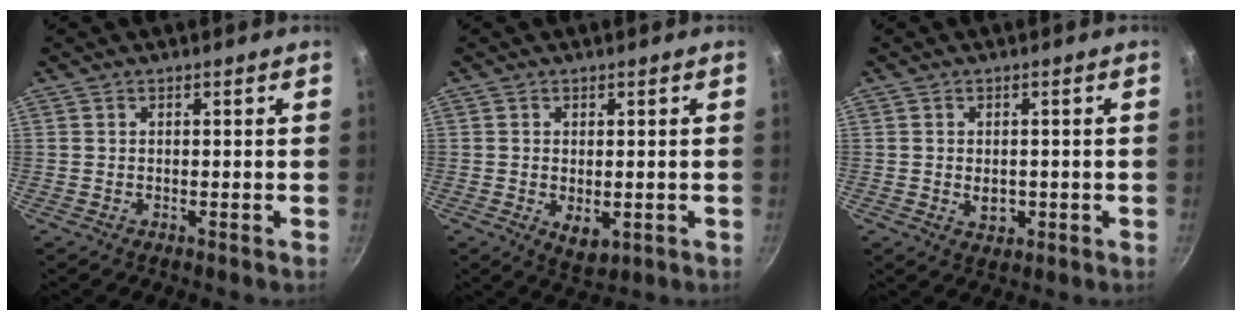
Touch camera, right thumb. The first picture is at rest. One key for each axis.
{"total": 4.6, "fx": -0.7, "fy": 2.8, "fz": 3.5, "tx": -0.052, "ty": -0.014, "tz": -0.003}
{"total": 3.2, "fx": -0.4, "fy": 2.4, "fz": 2.1, "tx": -0.024, "ty": -0.002, "tz": -0.002}